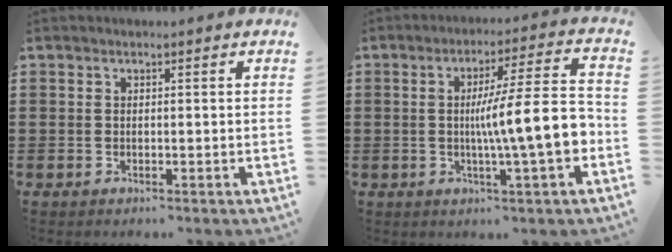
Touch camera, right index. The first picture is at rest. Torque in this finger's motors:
{"motor_torque": [1.59, -0.55, 0.42, 0.21]}